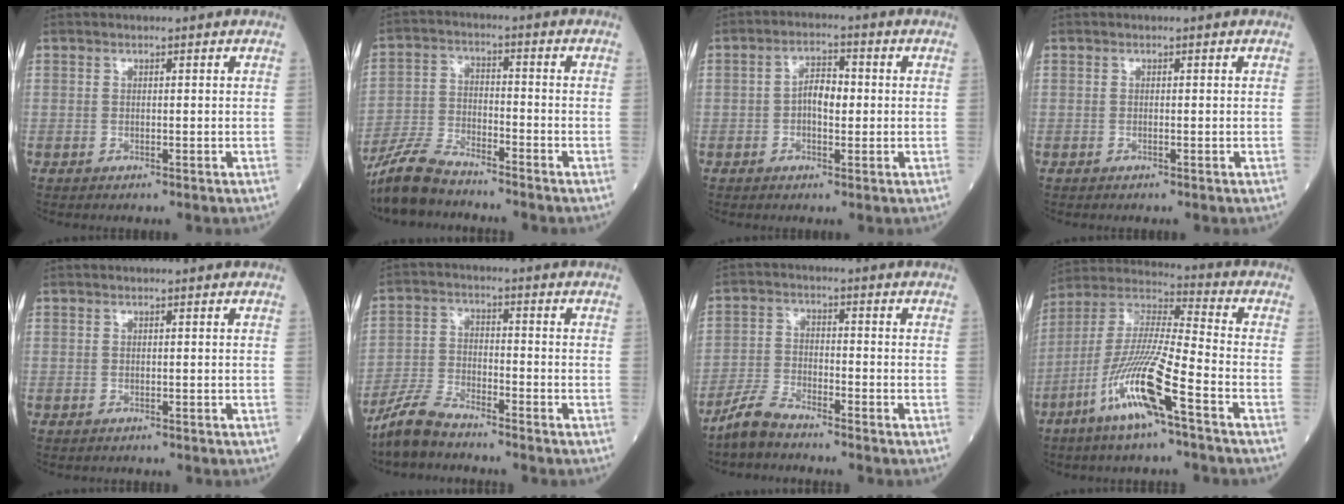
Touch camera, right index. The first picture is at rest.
{"total": 8.5, "force": [-7.6, 1.6, 3.5], "torque": [-0.080, -0.019, -0.145]}
{"total": 4.3, "force": [-0.3, 2.0, 3.7], "torque": [-0.065, 0.011, -0.007]}
{"total": 0.0}
{"total": 0.0}
{"total": 6.3, "force": [-5.7, 1.1, 2.4], "torque": [-0.056, -0.015, -0.114]}
{"total": 4.8, "force": [-4.4, 0.7, 1.8], "torque": [-0.041, -0.011, -0.090]}
{"total": 14.7, "force": [-7.2, 0.7, 12.8], "torque": [-0.267, -0.015, -0.143]}